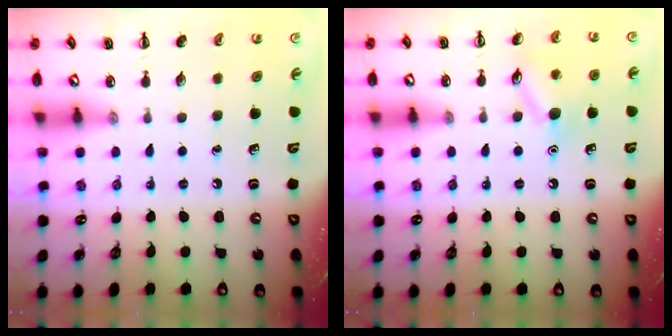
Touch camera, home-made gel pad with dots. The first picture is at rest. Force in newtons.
{"total": 9.5, "press": 9.5, "slide": 0.9}